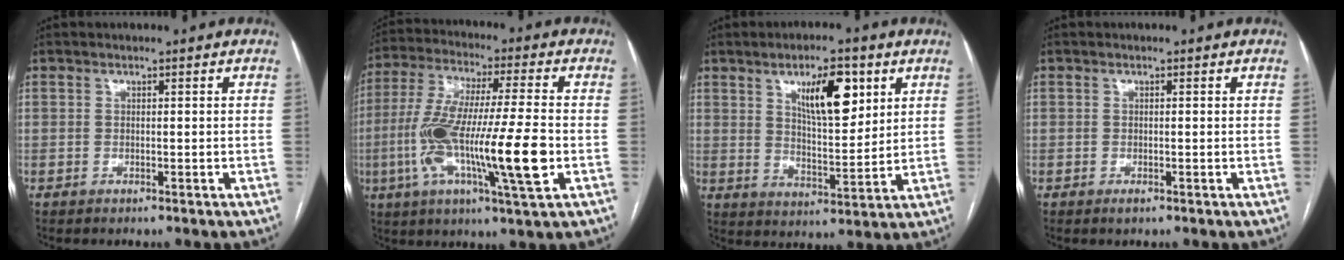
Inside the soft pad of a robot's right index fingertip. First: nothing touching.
{"total": 18.3, "force": [-4.1, 1.2, 17.8], "torque": [-0.345, -0.013, -0.075]}
{"total": 10.4, "force": [4.8, 3.3, 8.7], "torque": [-0.144, 0.003, 0.085]}
{"total": 0.8, "force": [-0.3, 0.3, 0.7], "torque": [-0.009, 0.000, -0.004]}